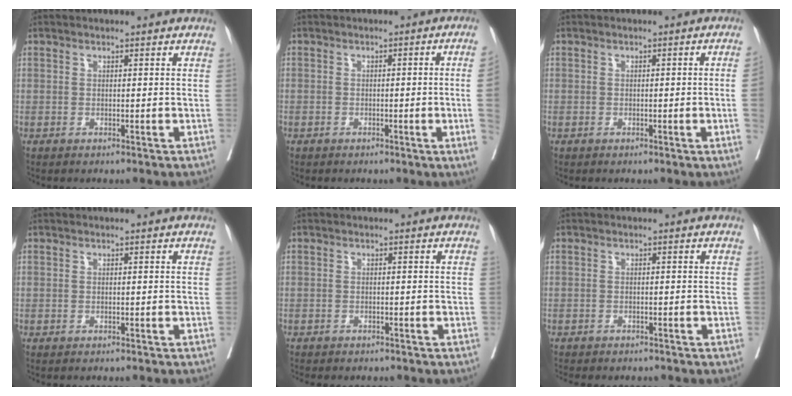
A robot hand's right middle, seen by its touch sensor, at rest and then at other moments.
{"total": 4.3, "force": [-1.0, -0.7, 4.1], "torque": [-0.050, 0.000, -0.013]}
{"total": 2.4, "force": [-0.5, -0.5, 2.3], "torque": [-0.033, 0.002, -0.003]}
{"total": 3.9, "force": [-3.6, 0.1, 1.4], "torque": [-0.017, -0.009, -0.045]}
{"total": 6.8, "force": [-6.2, 1.5, 2.3], "torque": [-0.026, -0.006, -0.078]}
{"total": 8.0, "force": [-7.3, 1.8, 2.7], "torque": [-0.036, -0.008, -0.090]}